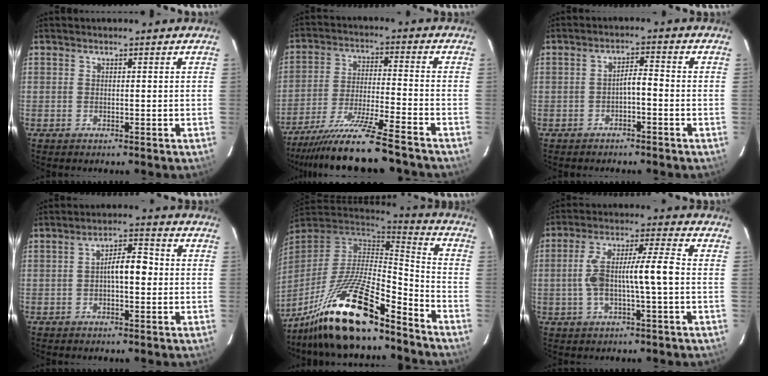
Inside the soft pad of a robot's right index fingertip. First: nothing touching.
{"total": 14.2, "force": [-12.0, -0.5, 7.7], "torque": [-0.135, -0.028, -0.203]}
{"total": 2.8, "force": [-1.2, 0.7, 2.5], "torque": [-0.039, 0.010, -0.020]}
{"total": 5.4, "force": [-0.3, 1.8, 5.1], "torque": [-0.086, 0.021, -0.008]}
{"total": 19.9, "force": [-14.9, 3.6, 12.7], "torque": [-0.254, -0.010, -0.271]}
{"total": 9.4, "force": [-1.1, 1.5, 9.2], "torque": [-0.174, 0.029, -0.019]}